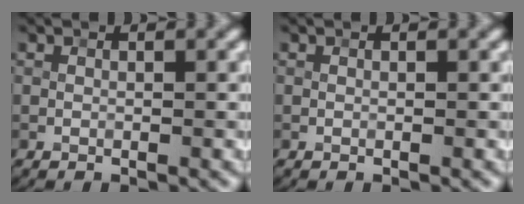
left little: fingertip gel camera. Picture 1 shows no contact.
{"total": 0.0}